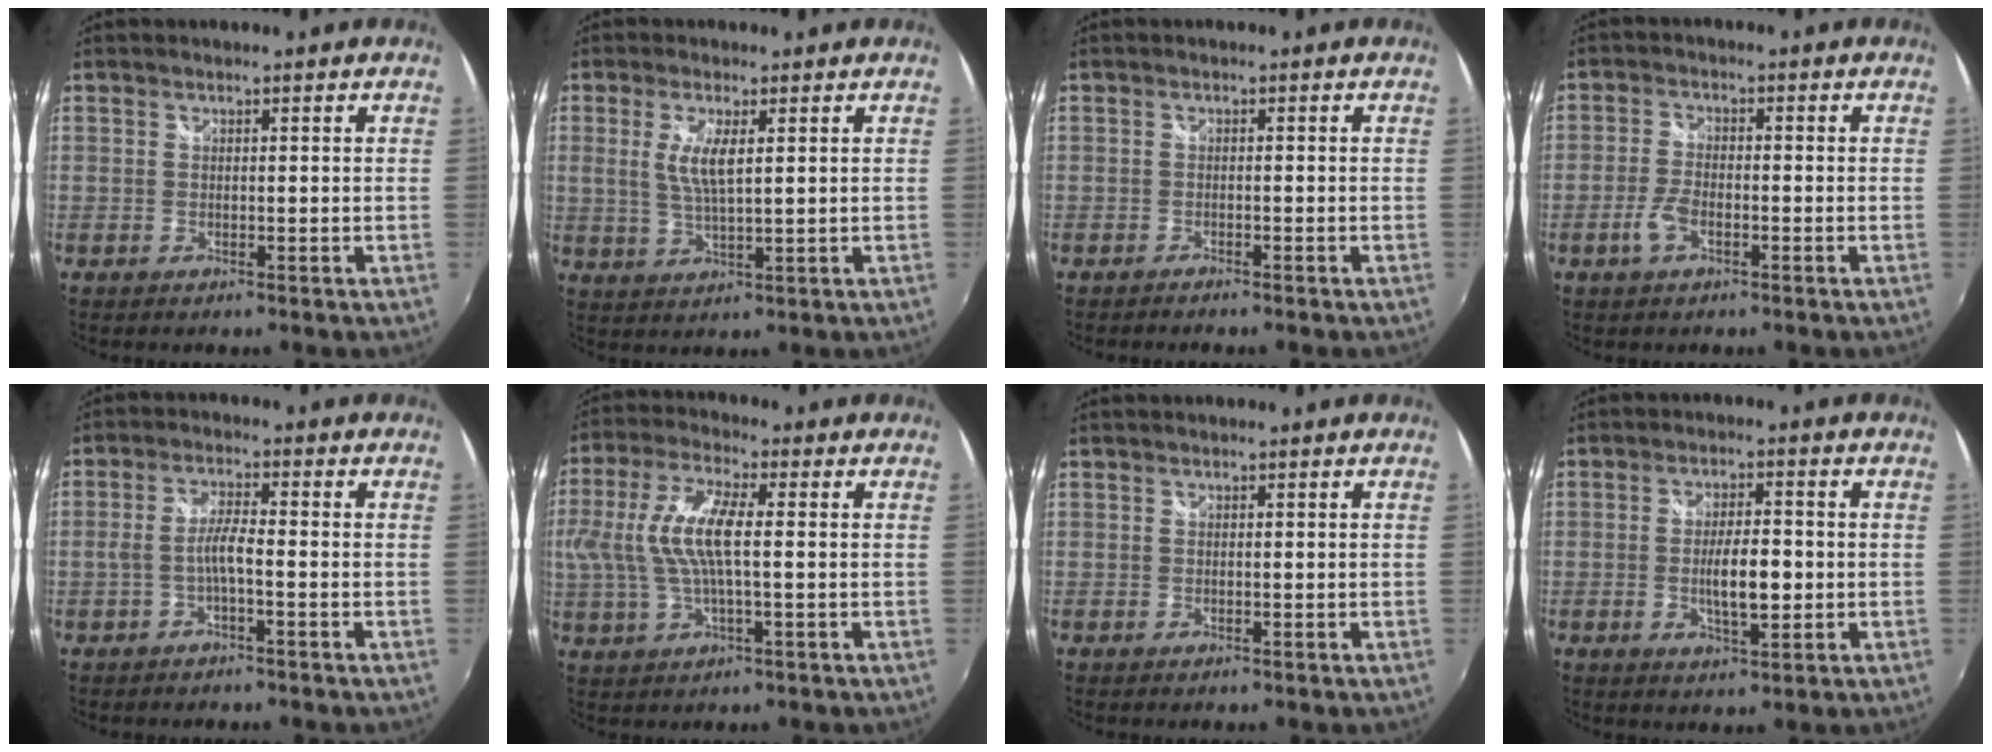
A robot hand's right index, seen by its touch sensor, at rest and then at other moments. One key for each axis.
{"total": 5.6, "fx": 1.4, "fy": 1.3, "fz": 5.2, "tx": -0.108, "ty": -0.005, "tz": 0.027}
{"total": 1.5, "fx": -1.3, "fy": 0.2, "fz": 0.5, "tx": -0.019, "ty": -0.007, "tz": -0.025}
{"total": 4.3, "fx": -2.0, "fy": 1.9, "fz": 3.3, "tx": -0.078, "ty": -0.001, "tz": -0.039}
{"total": 3.8, "fx": -1.5, "fy": 0.3, "fz": 3.5, "tx": -0.076, "ty": 0.006, "tz": -0.027}
{"total": 12.0, "fx": 0.6, "fy": 3.6, "fz": 11.5, "tx": -0.230, "ty": 0.006, "tz": 0.011}
{"total": 0.0}
{"total": 6.9, "fx": -1.0, "fy": 2.2, "fz": 6.4, "tx": -0.118, "ty": -0.004, "tz": -0.015}